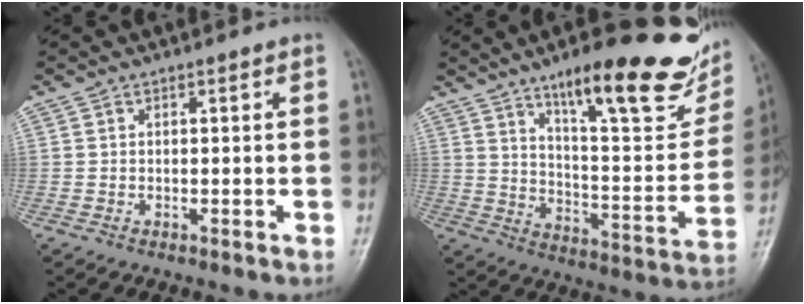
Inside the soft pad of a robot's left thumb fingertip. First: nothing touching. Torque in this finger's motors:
{"motor_torque": [1.71, 1.56, 1.42, -1.35, 0.12]}